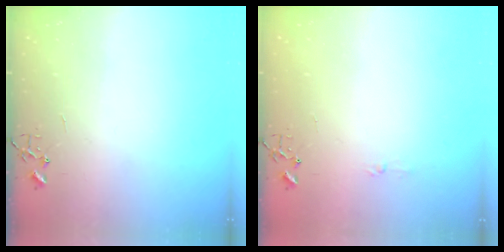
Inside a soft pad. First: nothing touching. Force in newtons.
{"total": 3.5, "press": 3.5, "slide": 0.4}